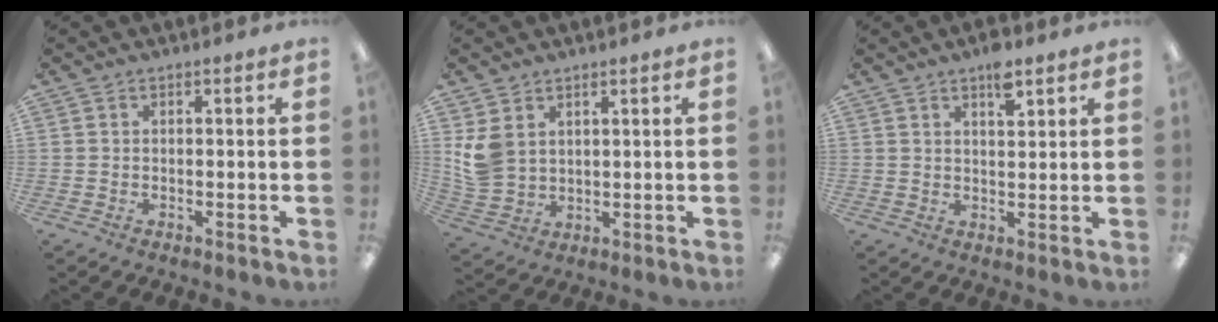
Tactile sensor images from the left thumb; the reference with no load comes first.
{"total": 7.1, "force": [3.2, 5.3, 3.5], "torque": [-0.073, -0.003, 0.065]}
{"total": 5.2, "force": [3.7, 1.8, 3.2], "torque": [-0.038, -0.020, 0.058]}